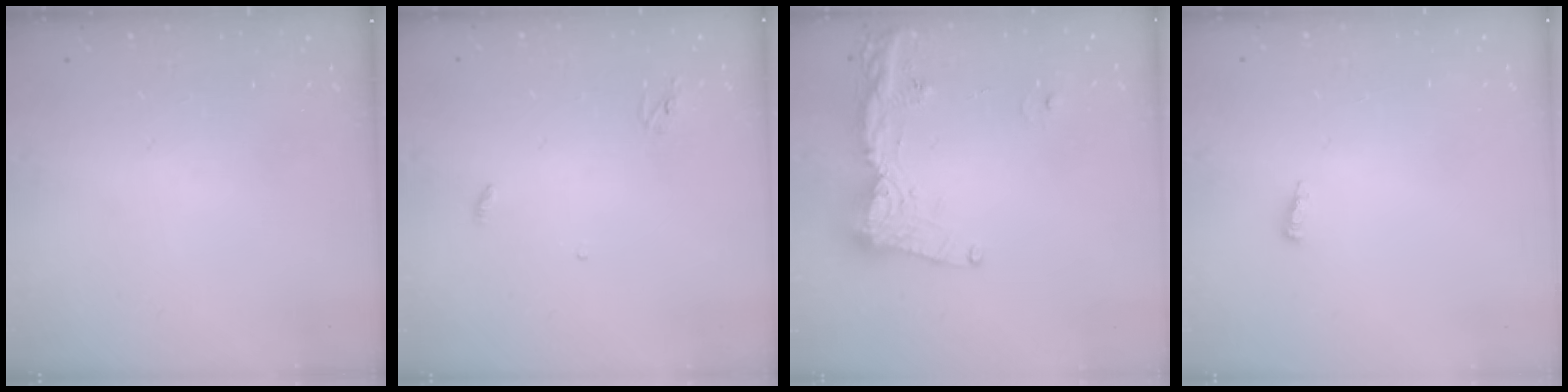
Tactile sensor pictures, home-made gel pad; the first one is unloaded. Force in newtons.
{"total": 3.0, "press": 2.9, "slide": 0.2}
{"total": 15.2, "press": 15.1, "slide": 1.5}
{"total": 3.9, "press": 3.6, "slide": 1.5}